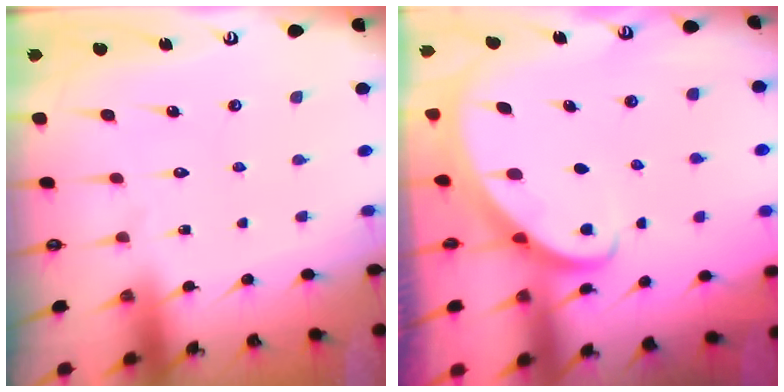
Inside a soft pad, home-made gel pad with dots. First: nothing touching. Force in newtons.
{"total": 2.5, "press": 2.5, "slide": 0.3}